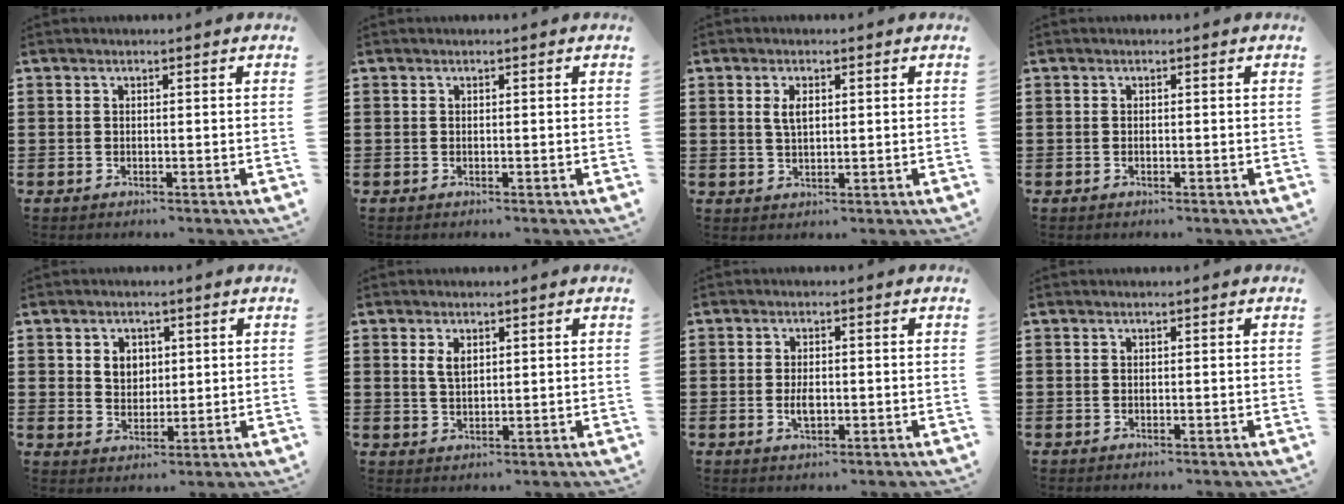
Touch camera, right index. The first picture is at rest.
{"total": 0.0}
{"total": 2.7, "force": [0.8, 1.2, 2.3], "torque": [-0.048, 0.007, 0.012]}
{"total": 0.0}
{"total": 3.3, "force": [1.2, 2.7, 1.3], "torque": [-0.036, 0.011, 0.020]}
{"total": 2.4, "force": [1.0, 1.2, 1.8], "torque": [-0.038, 0.004, 0.018]}
{"total": 2.7, "force": [-0.4, 1.2, 2.4], "torque": [-0.047, -0.003, -0.005]}
{"total": 0.0}